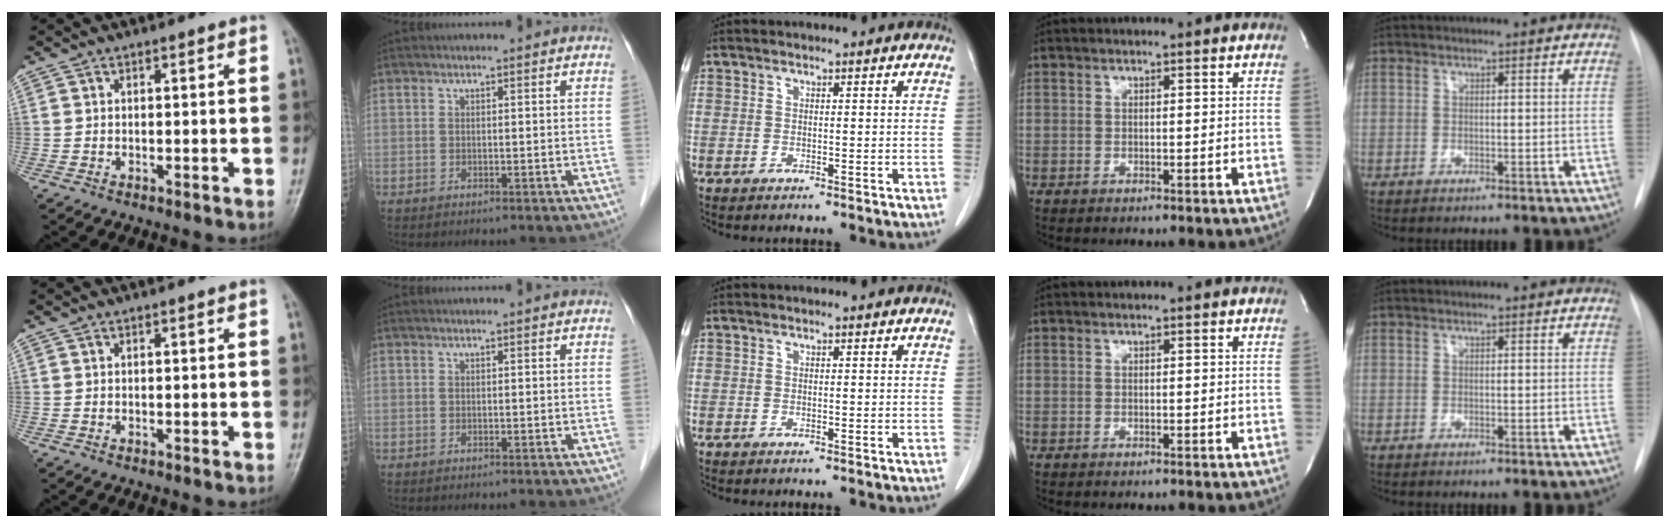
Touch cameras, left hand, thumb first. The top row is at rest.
{}